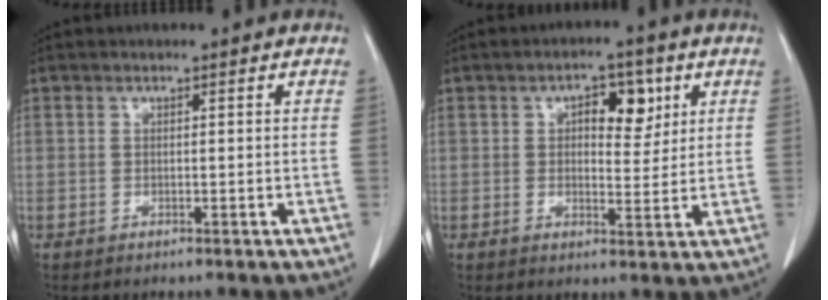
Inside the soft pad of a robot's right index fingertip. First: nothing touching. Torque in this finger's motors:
{"motor_torque": [0.22, 0.20, 0.13, 0.03]}